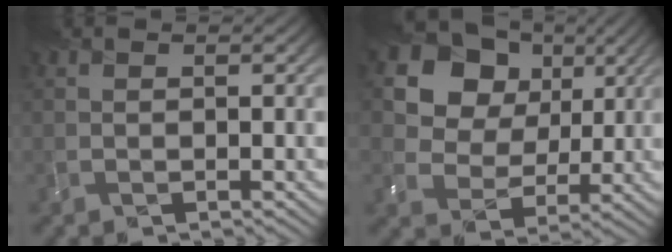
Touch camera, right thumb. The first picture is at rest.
{"total": 14.4, "force": [6.8, 10.9, 6.4], "torque": [-0.176, 0.040, 0.147]}